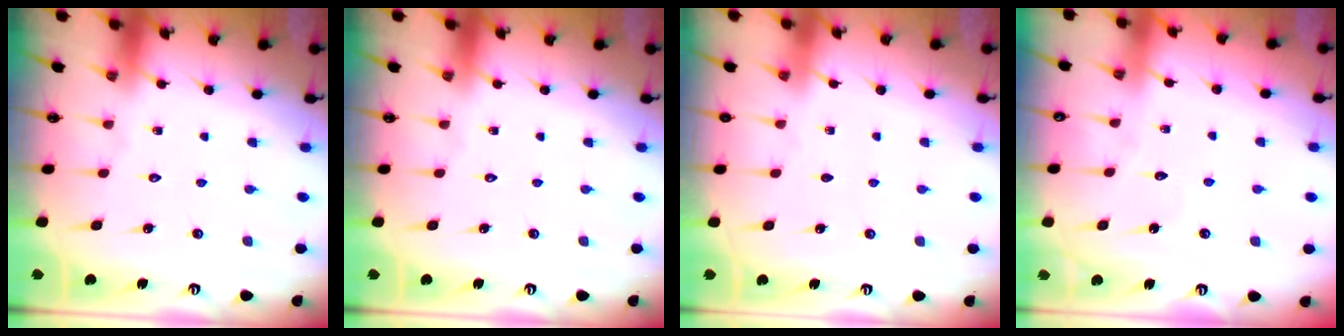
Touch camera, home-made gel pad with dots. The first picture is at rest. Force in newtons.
{"total": 0.0}
{"total": 0.5, "press": 0.2, "slide": 0.5}
{"total": 2.5, "press": 2.5, "slide": 0.3}